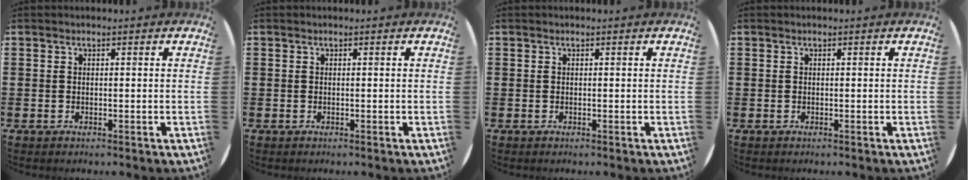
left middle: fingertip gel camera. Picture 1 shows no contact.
{"total": 0.0}
{"total": 0.0}
{"total": 0.0}